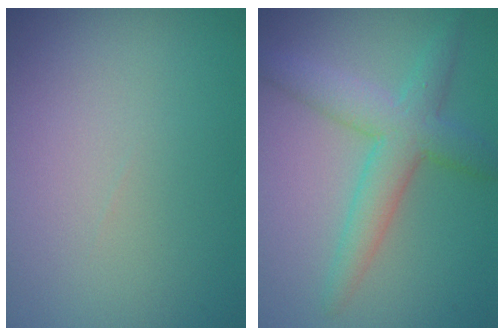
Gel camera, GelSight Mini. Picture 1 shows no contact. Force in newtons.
{"total": 4.8, "press": 4.8, "slide": 0.1}